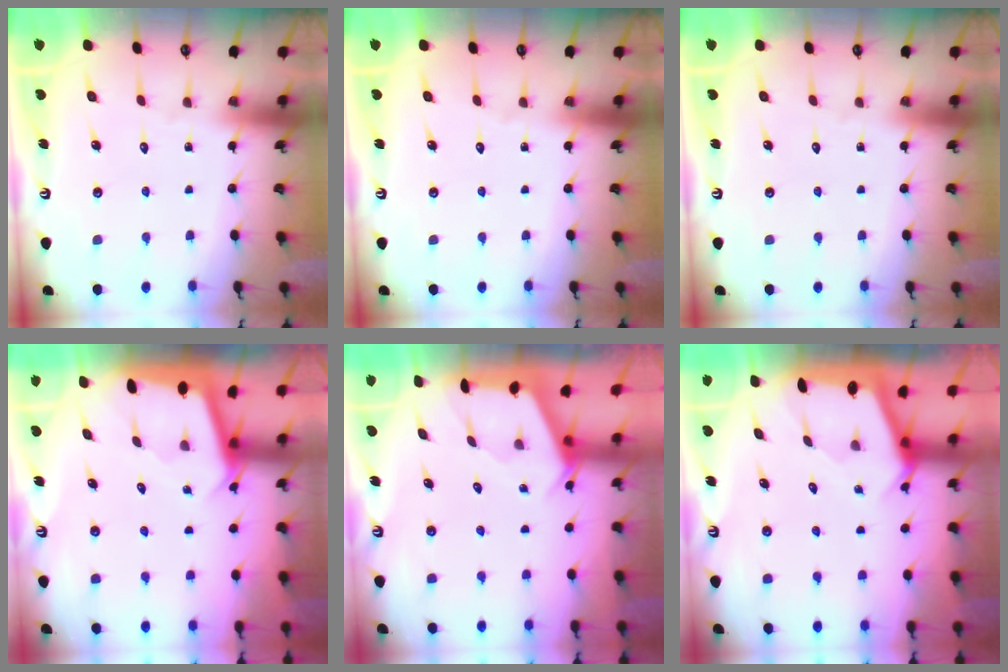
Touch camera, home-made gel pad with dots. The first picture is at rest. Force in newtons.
{"total": 0.0}
{"total": 0.0}
{"total": 2.0, "press": 2.0, "slide": 0.1}
{"total": 2.4, "press": 2.4, "slide": 0.3}
{"total": 1.9, "press": 1.9, "slide": 0.1}